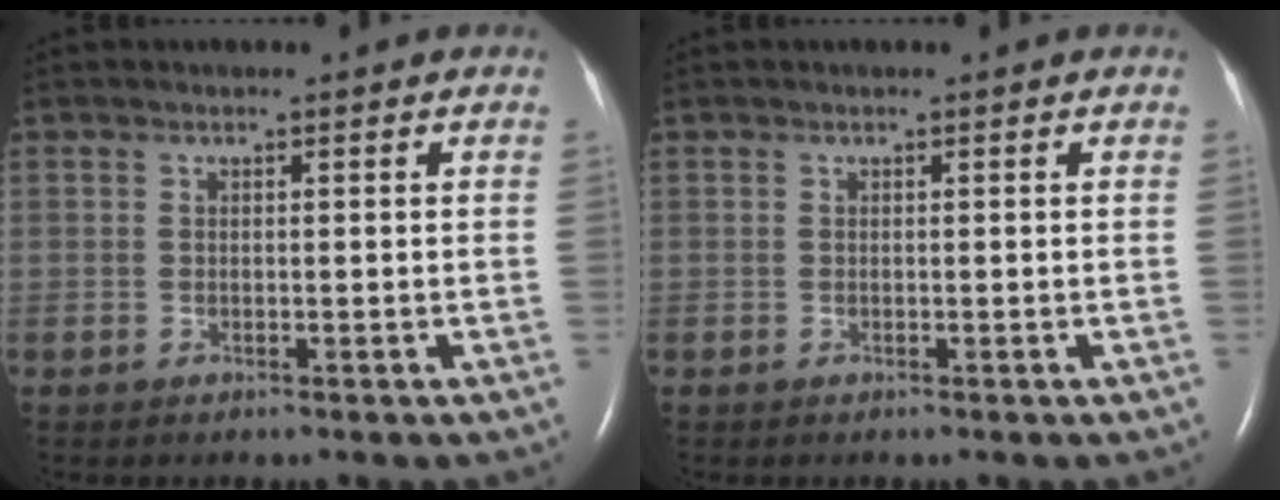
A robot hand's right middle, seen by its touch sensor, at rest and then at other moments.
{"total": 0.0}